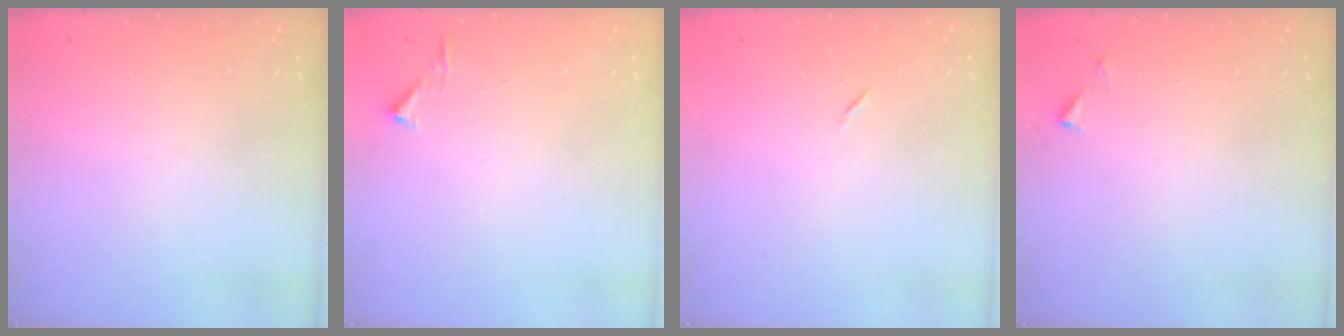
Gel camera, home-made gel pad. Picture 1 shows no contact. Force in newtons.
{"total": 2.8, "press": 2.8, "slide": 0.3}
{"total": 4.9, "press": 4.5, "slide": 1.9}
{"total": 3.2, "press": 3.2, "slide": 0.3}